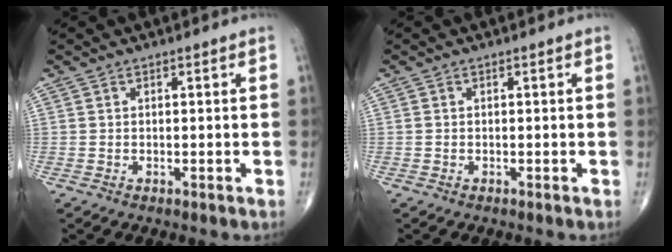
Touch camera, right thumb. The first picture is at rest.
{"total": 0.0}